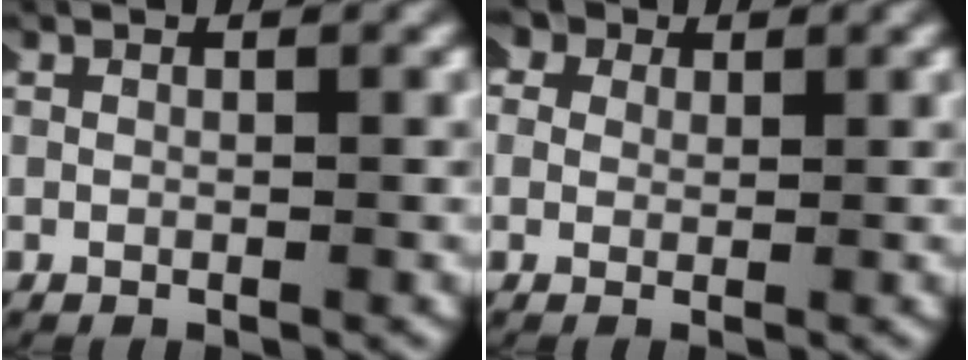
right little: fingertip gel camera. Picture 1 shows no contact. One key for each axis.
{"total": 4.9, "fx": 2.0, "fy": 4.1, "fz": 1.7, "tx": -0.053, "ty": 0.005, "tz": 0.018}